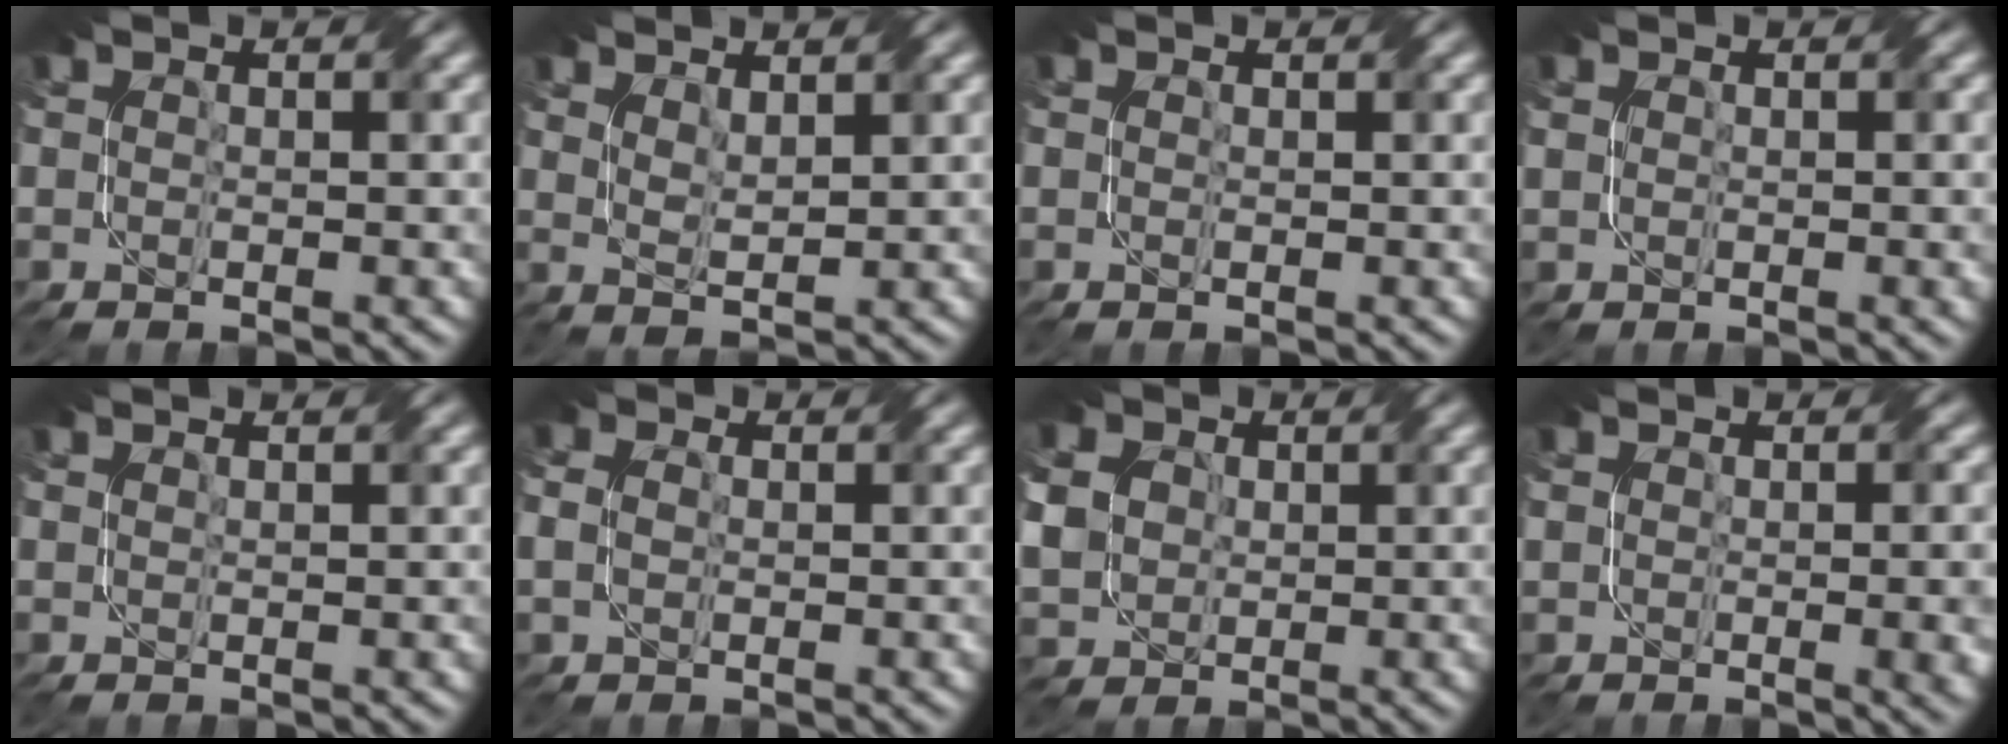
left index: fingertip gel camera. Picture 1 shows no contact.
{"total": 2.1, "force": [1.9, 0.5, 0.8], "torque": [-0.024, -0.001, 0.041]}
{"total": 0.0}
{"total": 1.1, "force": [0.6, 0.4, 0.7], "torque": [-0.011, 0.001, 0.014]}
{"total": 0.6, "force": [0.6, 0.0, -0.1], "torque": [-0.001, 0.000, 0.012]}
{"total": 2.0, "force": [0.3, 1.8, 1.0], "torque": [-0.033, 0.008, 0.006]}
{"total": 8.3, "force": [2.4, 6.9, 3.9], "torque": [-0.118, 0.024, 0.044]}
{"total": 4.7, "force": [0.1, 2.3, 4.1], "torque": [-0.029, -0.009, 0.015]}